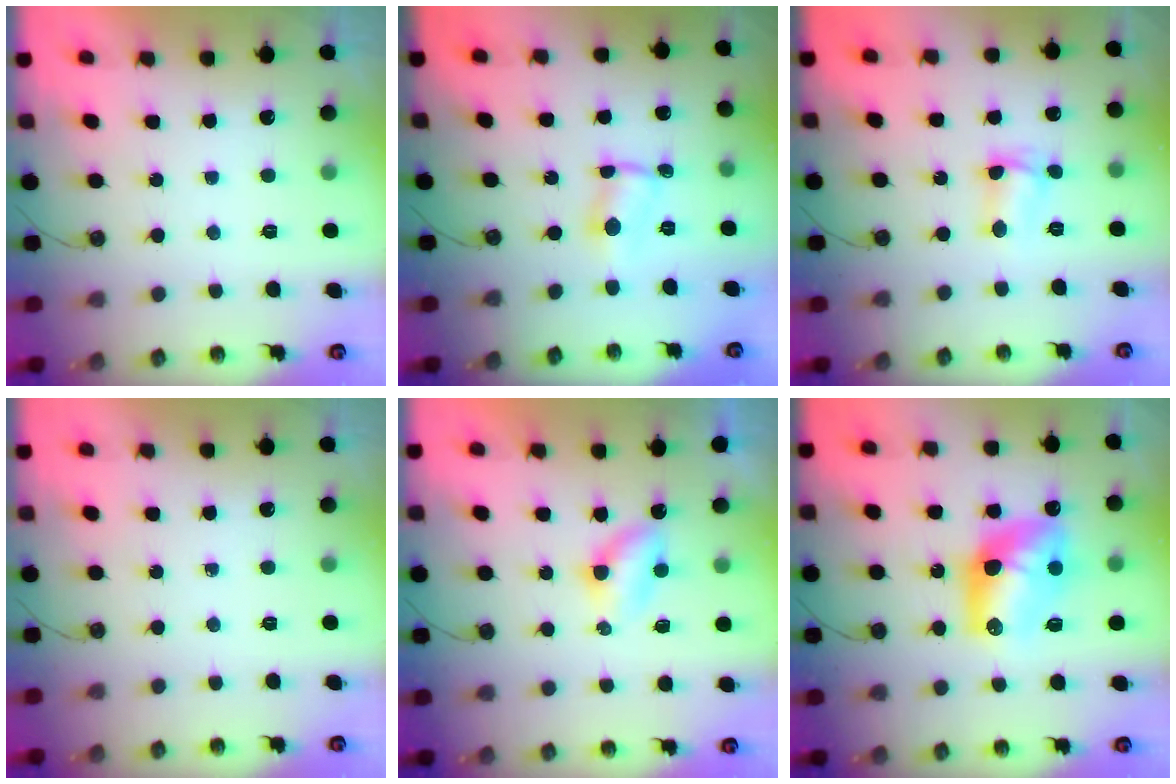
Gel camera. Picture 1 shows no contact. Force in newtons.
{"total": 1.0, "press": 0.8, "slide": 0.5}
{"total": 5.1, "press": 3.8, "slide": 3.4}
{"total": 0.0}
{"total": 3.4, "press": 3.4, "slide": 0.5}
{"total": 12.6, "press": 12.6, "slide": 0.9}